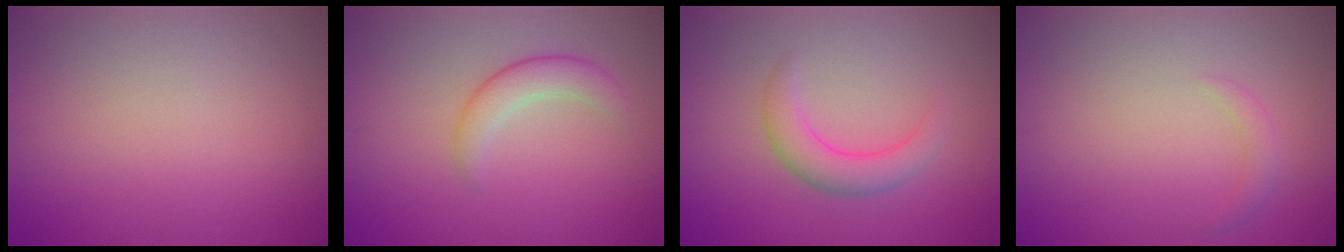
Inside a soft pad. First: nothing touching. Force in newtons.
{"total": 2.6, "press": 2.6, "slide": 0.1}
{"total": 2.8, "press": 2.8, "slide": 0.3}
{"total": 1.1, "press": 1.1, "slide": 0.0}